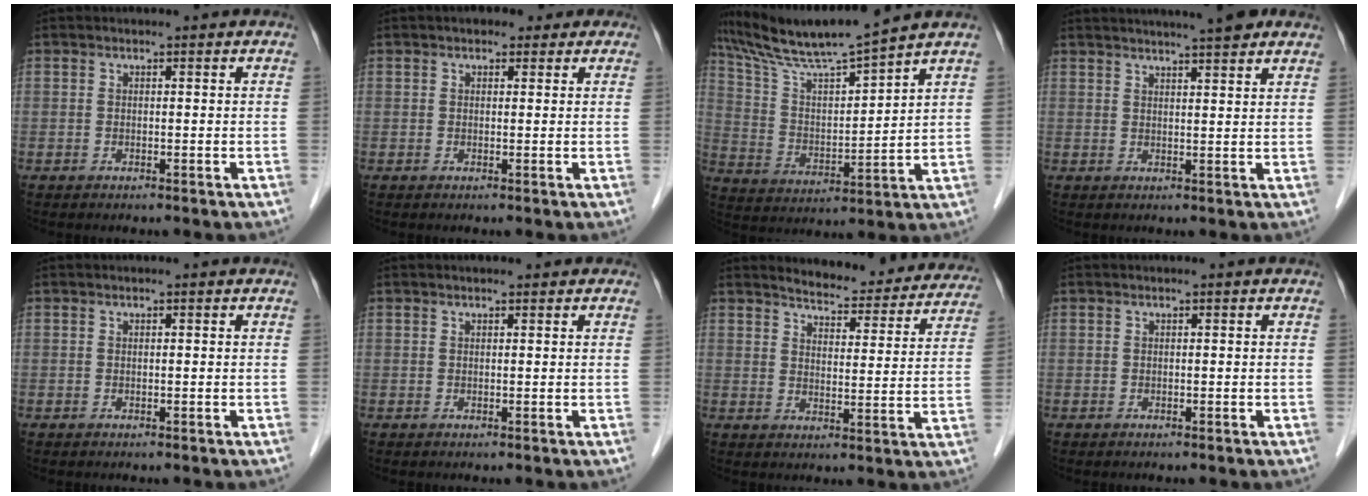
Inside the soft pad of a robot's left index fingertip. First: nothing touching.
{"total": 3.5, "force": [2.2, 2.2, 1.4], "torque": [-0.010, 0.019, 0.026]}
{"total": 12.8, "force": [11.7, -1.2, 5.1], "torque": [-0.105, 0.008, 0.219]}
{"total": 10.0, "force": [8.4, 0.9, 5.4], "torque": [-0.075, 0.021, 0.100]}
{"total": 0.0}
{"total": 1.7, "force": [1.3, 0.8, 0.8], "torque": [-0.010, 0.014, 0.014]}
{"total": 16.0, "force": [15.1, 3.7, 4.1], "torque": [-0.030, -0.029, 0.169]}
{"total": 0.0}